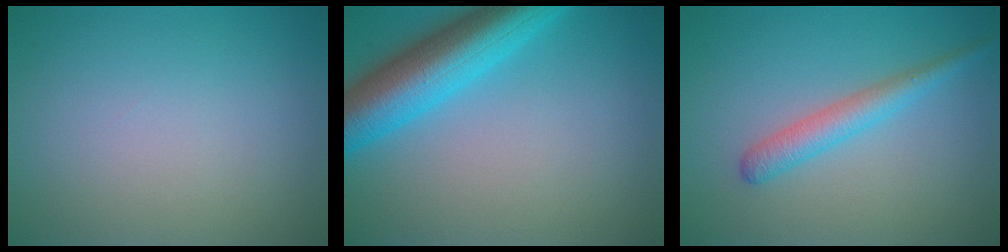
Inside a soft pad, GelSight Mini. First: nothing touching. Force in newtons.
{"total": 8.2, "press": 8.2, "slide": 0.3}
{"total": 2.7, "press": 2.7, "slide": 0.0}